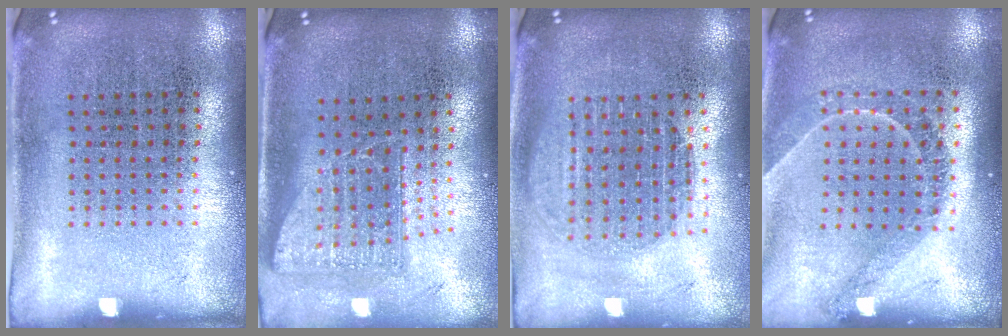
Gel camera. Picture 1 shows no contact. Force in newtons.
{"total": 1.7, "press": 1.4, "slide": 1.0}
{"total": 1.6, "press": 1.3, "slide": 0.9}
{"total": 1.2, "press": 1.1, "slide": 0.5}